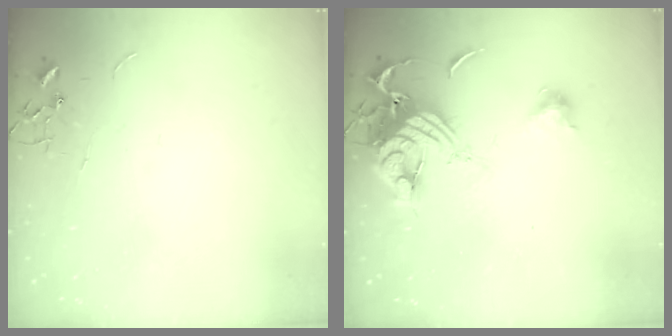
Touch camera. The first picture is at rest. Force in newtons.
{"total": 15.4, "press": 15.3, "slide": 1.6}